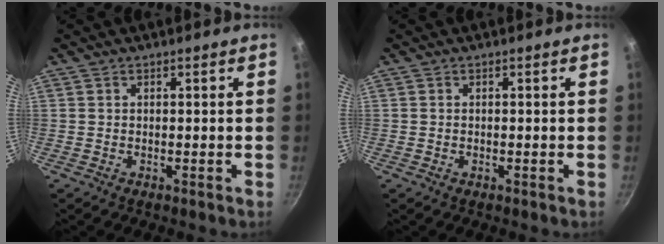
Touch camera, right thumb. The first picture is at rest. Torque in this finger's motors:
{"motor_torque": [-0.46, -0.37, -0.28, 0.11, -0.02]}